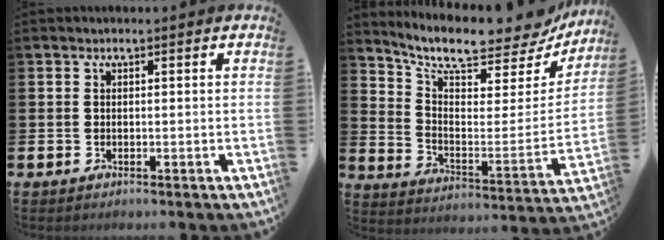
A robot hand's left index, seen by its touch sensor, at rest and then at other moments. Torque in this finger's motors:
{"motor_torque": [0.38, -0.58, 0.88, 0.21]}